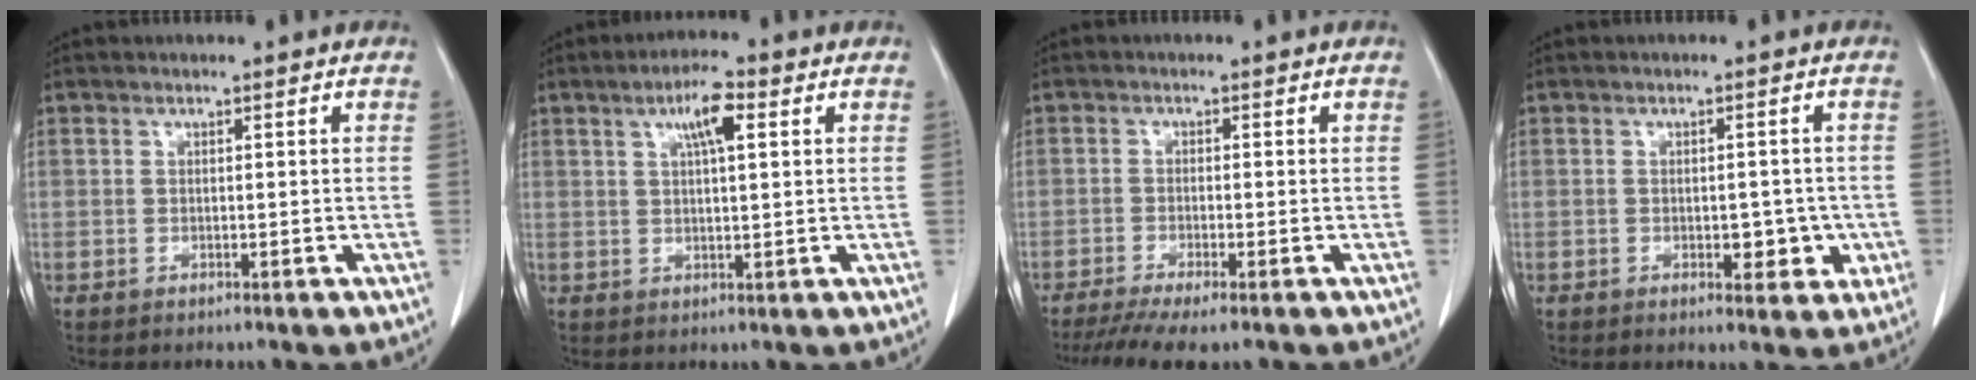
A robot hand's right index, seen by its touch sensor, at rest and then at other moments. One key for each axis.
{"total": 5.6, "fx": 2.5, "fy": 1.1, "fz": 4.9, "tx": -0.088, "ty": 0.008, "tz": 0.041}
{"total": 6.3, "fx": -4.7, "fy": 0.6, "fz": 4.3, "tx": -0.068, "ty": -0.014, "tz": -0.077}
{"total": 4.4, "fx": -0.9, "fy": 2.5, "fz": 3.5, "tx": -0.032, "ty": 0.003, "tz": -0.006}